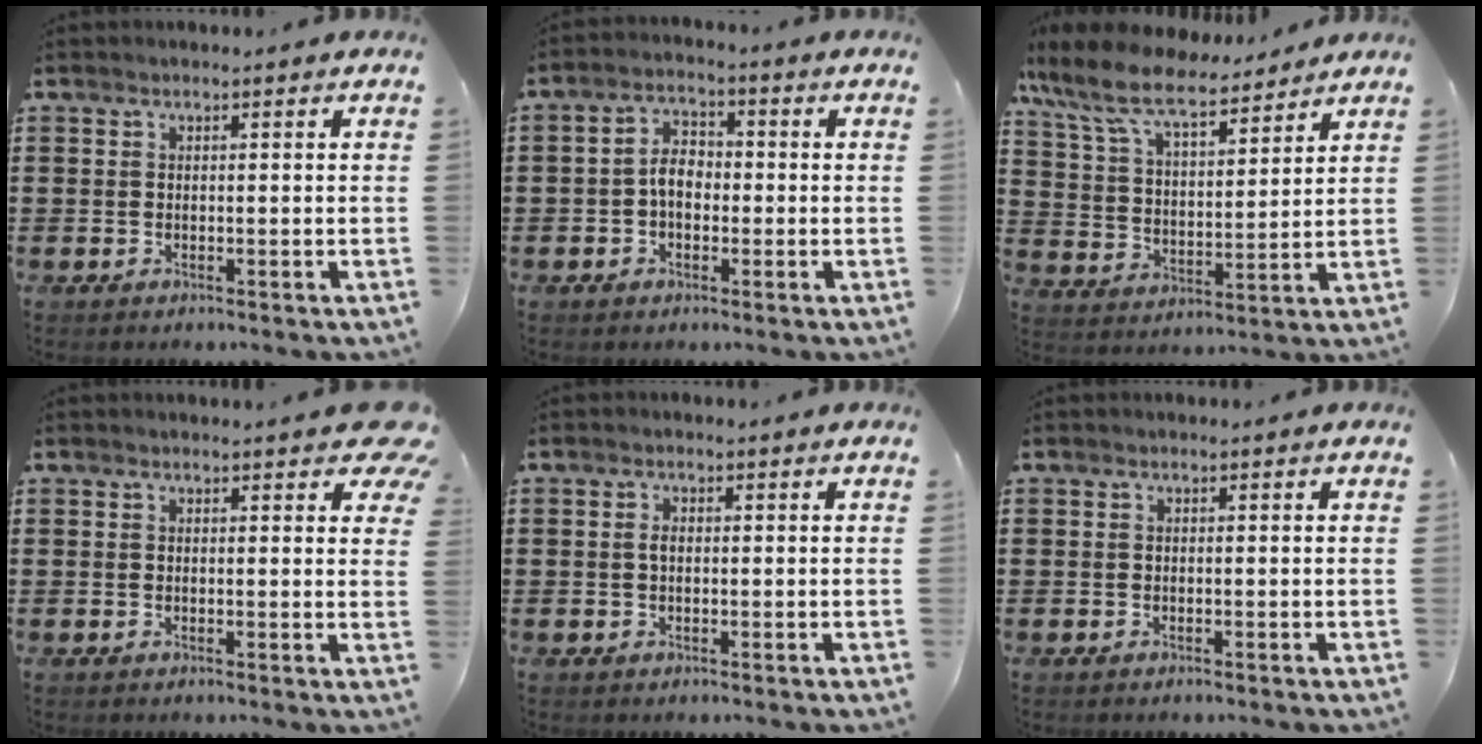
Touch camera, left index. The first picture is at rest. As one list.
[{"total": 4.3, "force": [-0.7, 2.6, 3.3], "torque": [-0.070, 0.006, -0.015]}, {"total": 9.3, "force": [8.0, 2.1, 4.3], "torque": [-0.116, -0.036, 0.141]}, {"total": 3.6, "force": [2.6, 1.0, 2.3], "torque": [-0.029, -0.005, 0.043]}, {"total": 1.4, "force": [0.2, 0.7, 1.2], "torque": [-0.024, 0.005, 0.002]}, {"total": 0.0}]